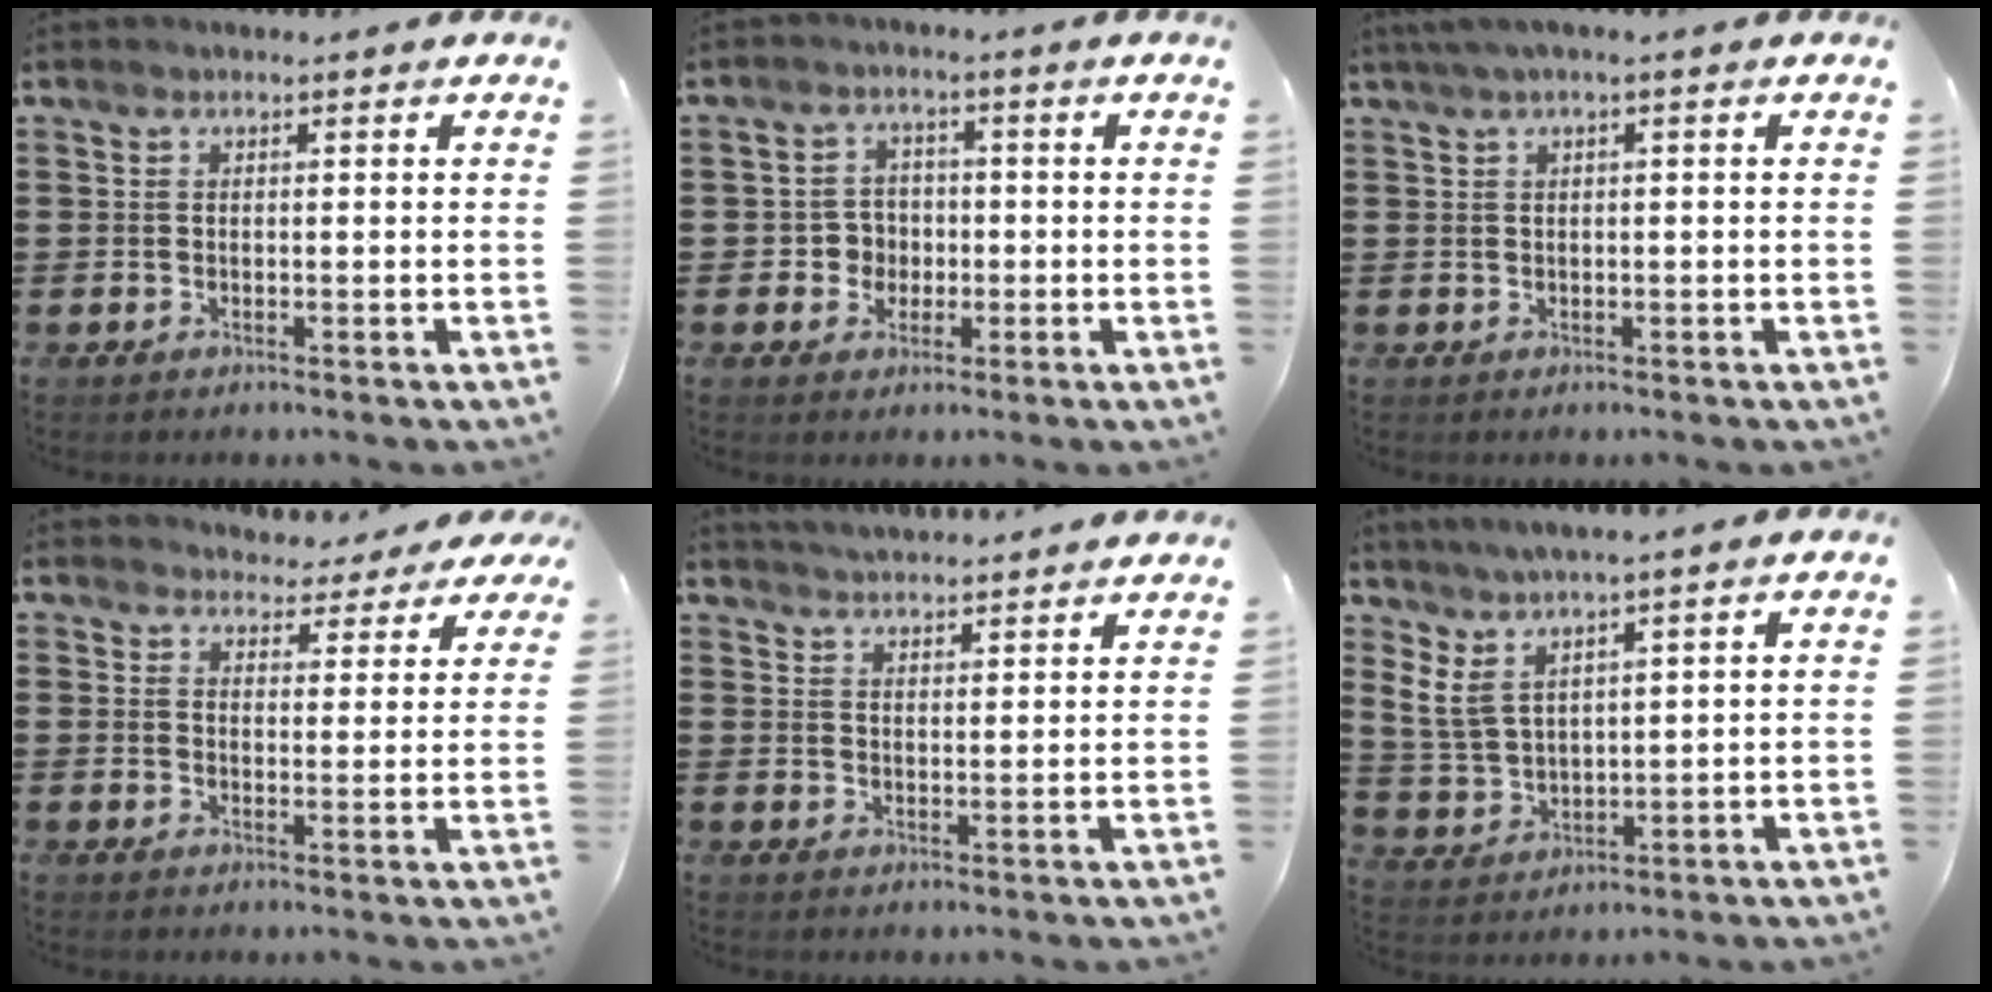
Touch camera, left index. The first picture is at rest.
{"total": 3.7, "force": [-0.8, 3.4, 1.1], "torque": [-0.033, 0.006, -0.019]}
{"total": 1.7, "force": [0.0, 0.1, 1.7], "torque": [-0.035, -0.004, -0.002]}
{"total": 3.9, "force": [3.7, 1.0, 0.3], "torque": [-0.016, -0.015, 0.065]}
{"total": 3.5, "force": [3.4, -0.5, 0.1], "torque": [-0.012, -0.014, 0.061]}
{"total": 5.7, "force": [3.6, 2.3, 3.8], "torque": [-0.093, -0.005, 0.065]}